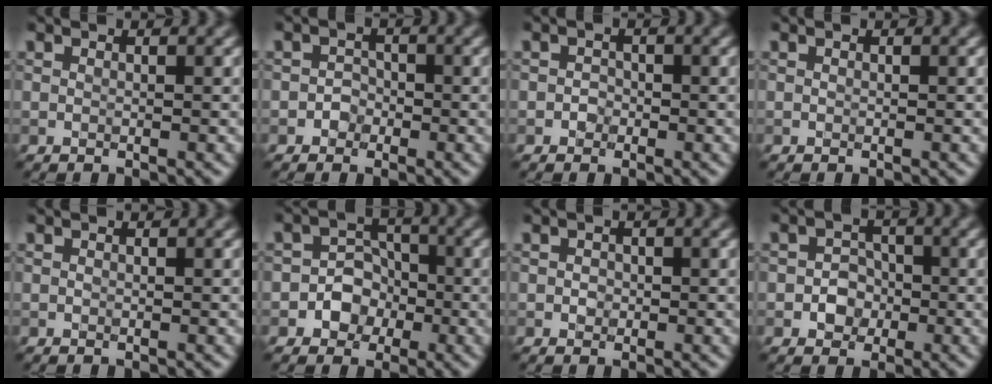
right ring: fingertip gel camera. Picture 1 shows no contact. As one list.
[{"total": 1.2, "force": [-0.6, 1.0, 0.2], "torque": [0.004, 0.005, -0.010]}, {"total": 0.8, "force": [-0.4, 0.7, 0.1], "torque": [0.003, 0.000, -0.007]}, {"total": 0.0}, {"total": 0.0}, {"total": 3.2, "force": [-1.1, 2.8, 1.0], "torque": [0.016, 0.009, -0.033]}, {"total": 0.7, "force": [-0.1, 0.6, 0.3], "torque": [-0.001, -0.002, -0.004]}, {"total": 2.2, "force": [-0.6, 2.0, 0.8], "torque": [-0.002, 0.003, -0.013]}]